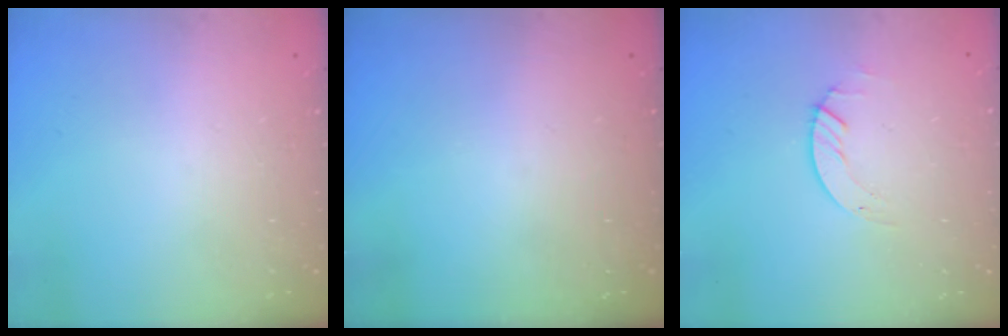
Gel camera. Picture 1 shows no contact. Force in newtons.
{"total": 0.0}
{"total": 1.4, "press": 1.4, "slide": 0.2}